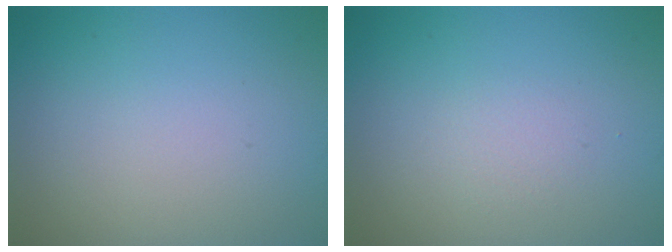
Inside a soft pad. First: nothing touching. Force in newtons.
{"total": 0.9, "press": 0.9, "slide": 0.1}